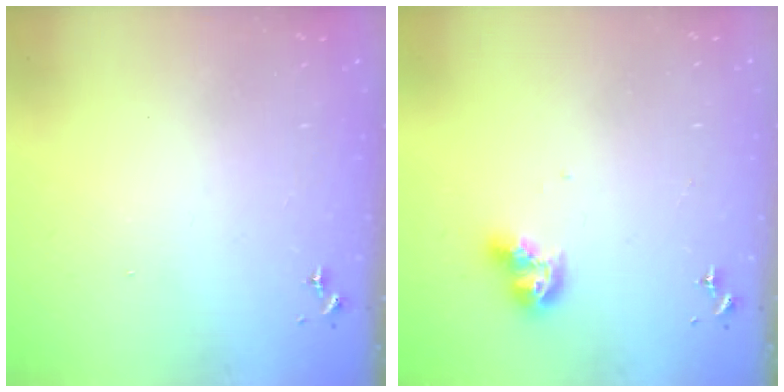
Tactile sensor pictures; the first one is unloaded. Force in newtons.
{"total": 9.4, "press": 9.3, "slide": 0.9}